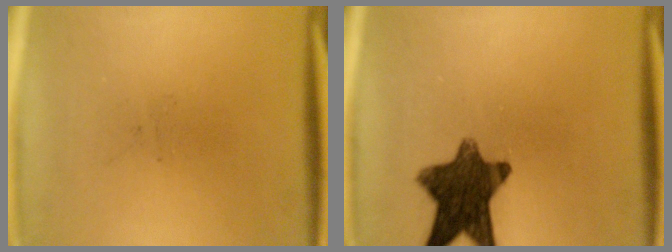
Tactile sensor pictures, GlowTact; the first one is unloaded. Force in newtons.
{"total": 11.5}